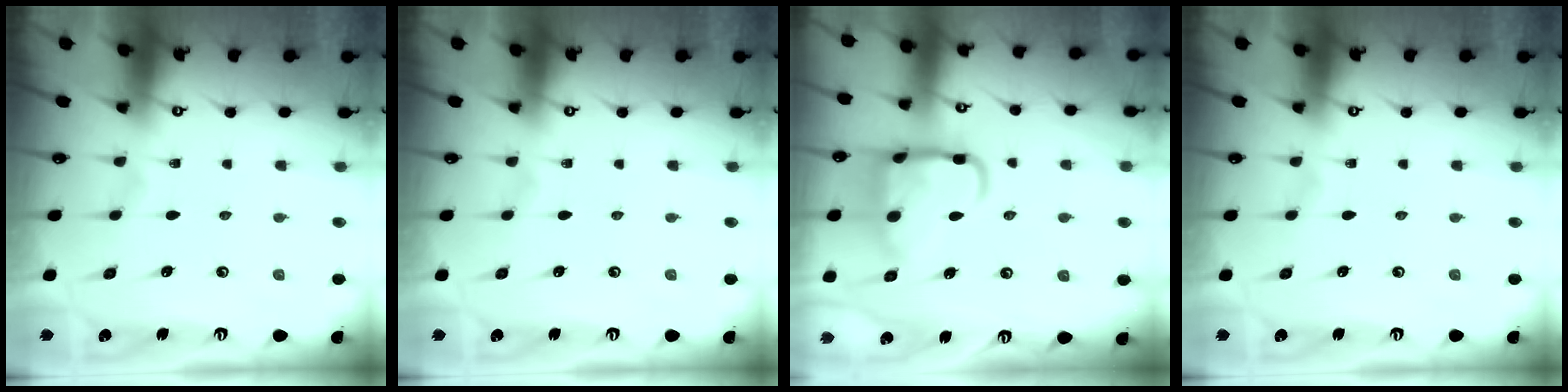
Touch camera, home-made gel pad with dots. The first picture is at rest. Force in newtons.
{"total": 0.0}
{"total": 15.3, "press": 15.2, "slide": 1.6}
{"total": 0.0}